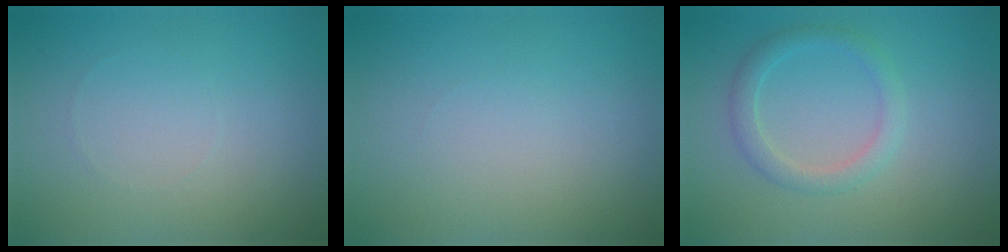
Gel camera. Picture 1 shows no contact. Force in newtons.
{"total": 0.0}
{"total": 2.2, "press": 2.2, "slide": 0.2}